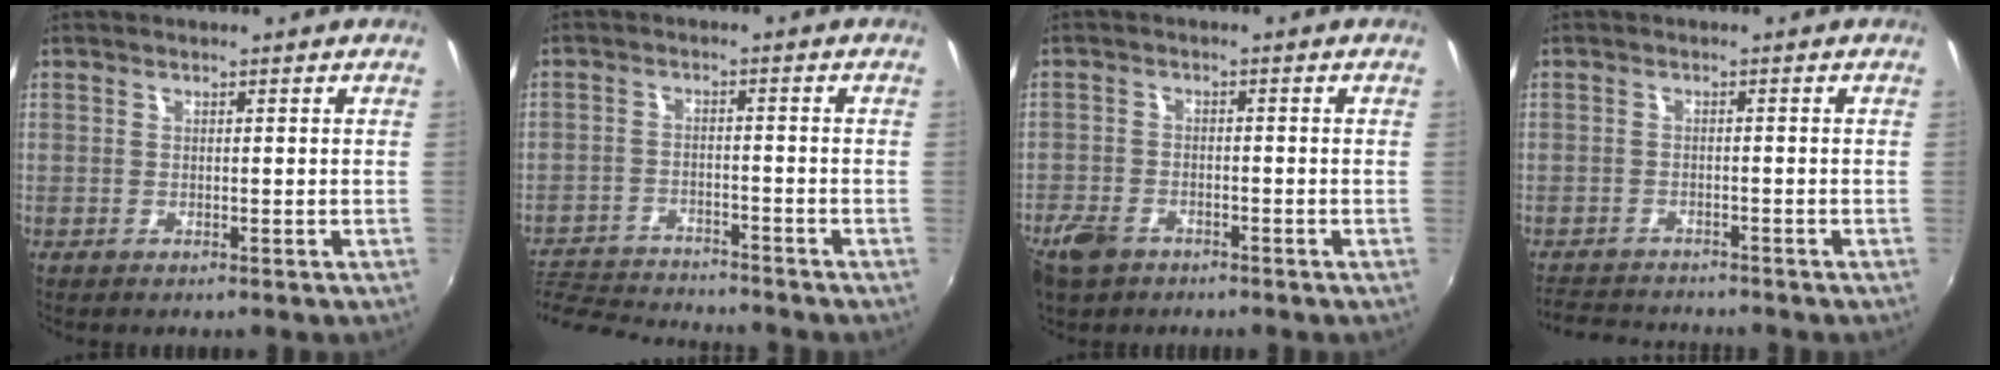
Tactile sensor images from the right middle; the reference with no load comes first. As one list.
[{"total": 11.7, "force": [-11.0, 2.3, 3.3], "torque": [-0.089, 0.001, -0.181]}, {"total": 6.8, "force": [-4.6, 4.1, 2.9], "torque": [-0.084, -0.006, -0.085]}, {"total": 6.5, "force": [-6.0, 2.0, 1.2], "torque": [-0.047, 0.003, -0.101]}]